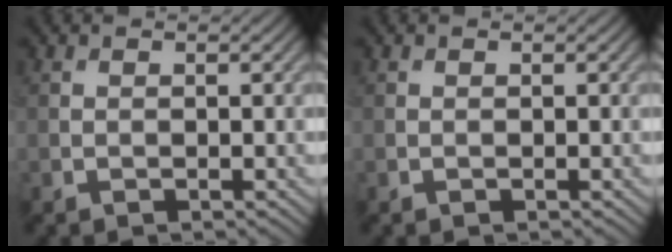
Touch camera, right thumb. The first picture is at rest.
{"total": 0.0}